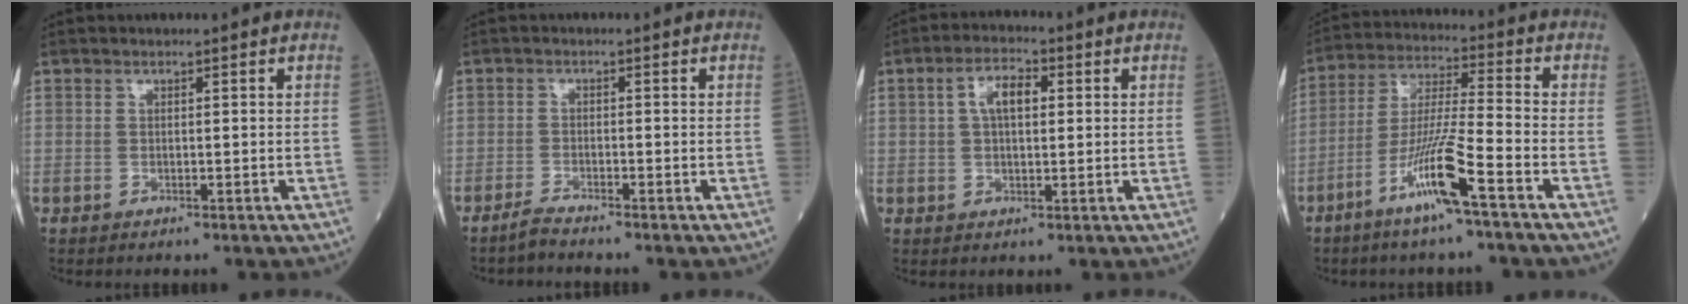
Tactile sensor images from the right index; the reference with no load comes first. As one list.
[{"total": 1.9, "force": [-1.8, -0.4, 0.5], "torque": [-0.019, -0.009, -0.038]}, {"total": 5.3, "force": [1.3, 2.3, 4.6], "torque": [-0.087, 0.015, 0.022]}, {"total": 10.9, "force": [-5.9, -0.7, 9.1], "torque": [-0.179, -0.011, -0.117]}]